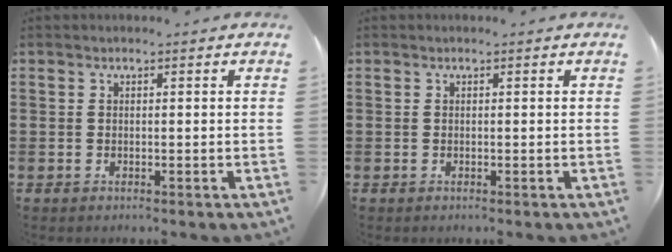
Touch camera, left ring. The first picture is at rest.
{"total": 0.0}